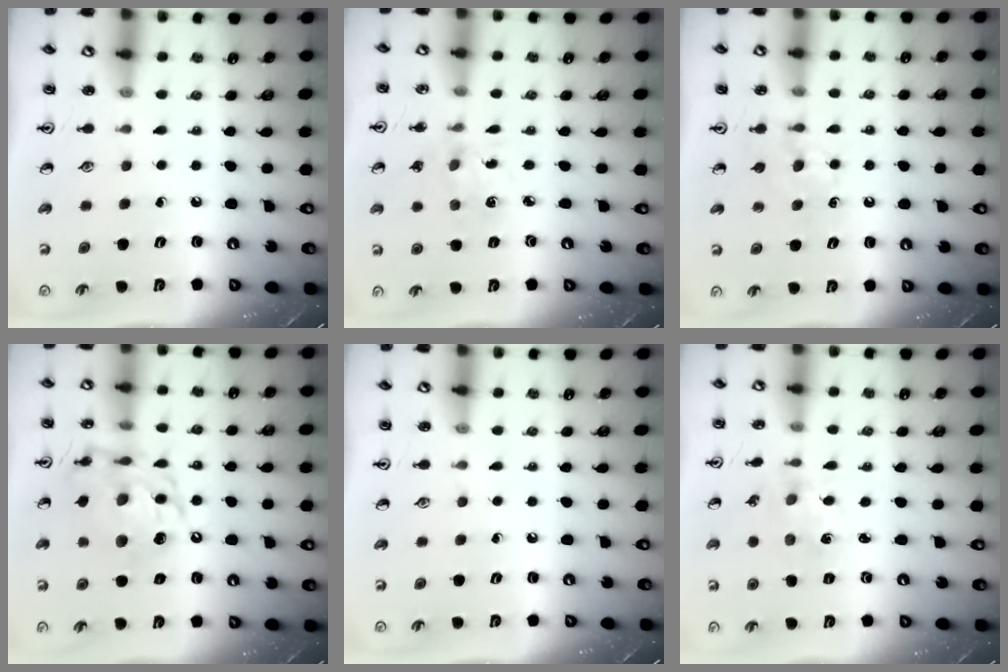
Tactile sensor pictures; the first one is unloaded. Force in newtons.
{"total": 2.3, "press": 2.2, "slide": 0.5}
{"total": 5.9, "press": 5.8, "slide": 0.8}
{"total": 13.7, "press": 13.6, "slide": 1.2}
{"total": 0.0}
{"total": 1.0, "press": 1.0, "slide": 0.2}